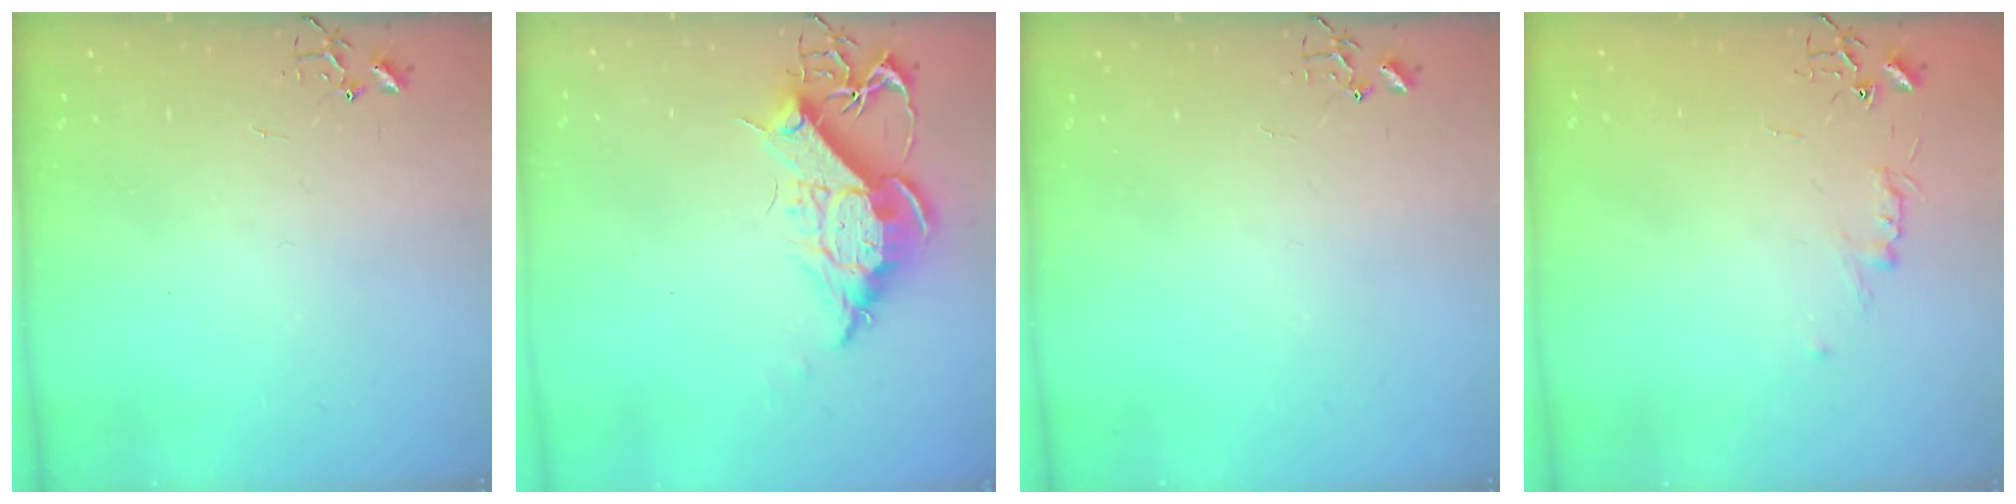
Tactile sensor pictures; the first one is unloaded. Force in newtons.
{"total": 12.6, "press": 12.6, "slide": 1.2}
{"total": 0.0}
{"total": 4.8, "press": 4.7, "slide": 0.6}